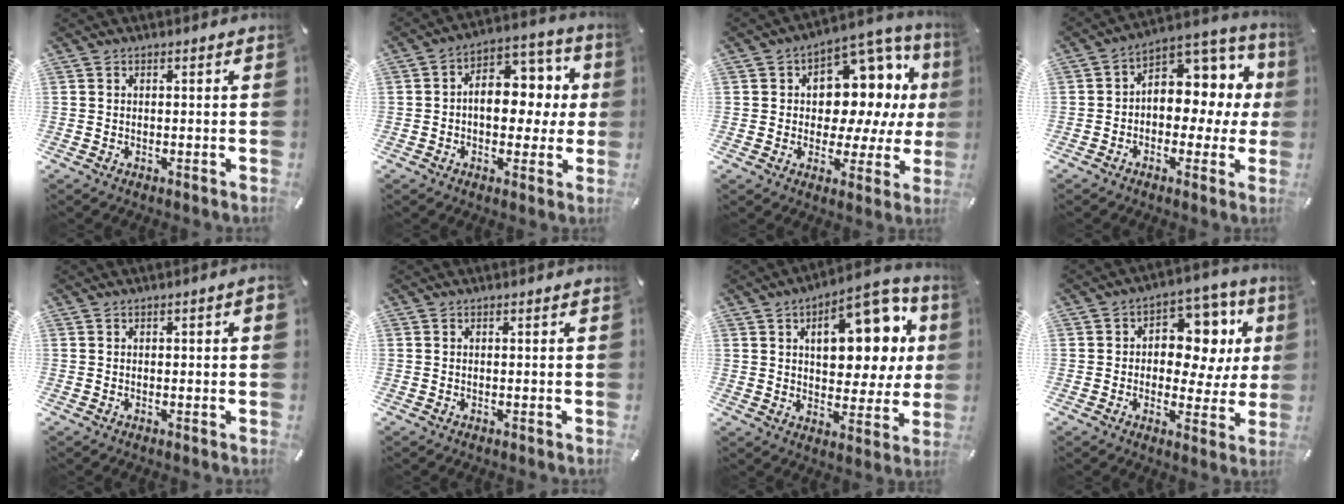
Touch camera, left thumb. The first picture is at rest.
{"total": 11.7, "force": [0.4, 8.6, 7.9], "torque": [-0.094, -0.007, 0.008]}
{"total": 13.5, "force": [4.3, 9.8, 8.3], "torque": [-0.097, -0.049, 0.082]}
{"total": 8.9, "force": [1.5, 7.2, 5.0], "torque": [-0.064, -0.025, 0.029]}
{"total": 1.0, "force": [0.1, 0.2, 1.0], "torque": [-0.017, 0.000, 0.001]}
{"total": 0.0}
{"total": 19.0, "force": [6.9, 10.1, 14.5], "torque": [-0.180, -0.032, 0.108]}
{"total": 12.6, "force": [3.2, 9.0, 8.2], "torque": [-0.098, -0.025, 0.056]}